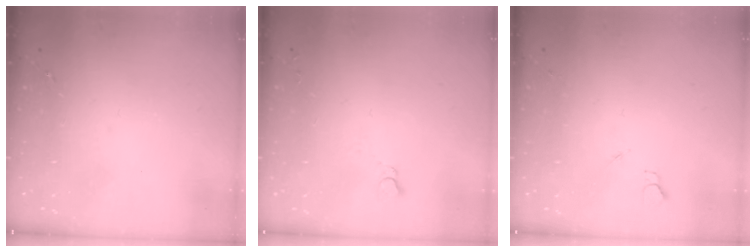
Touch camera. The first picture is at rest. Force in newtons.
{"total": 2.5, "press": 2.5, "slide": 0.2}
{"total": 2.7, "press": 2.6, "slide": 0.3}